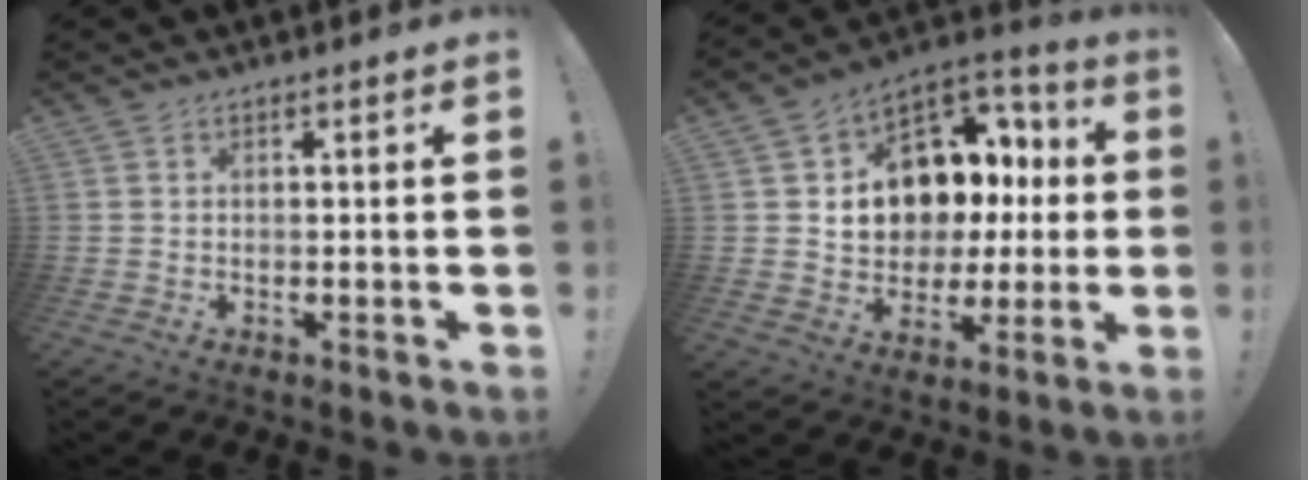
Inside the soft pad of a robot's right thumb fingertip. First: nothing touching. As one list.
[{"total": 12.5, "force": [2.8, 10.7, 5.8], "torque": [-0.075, -0.031, 0.069]}]